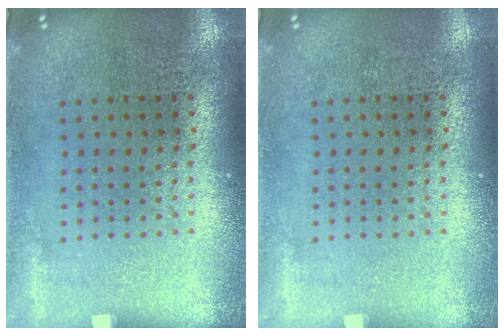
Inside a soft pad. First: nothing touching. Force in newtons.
{"total": 0.0}